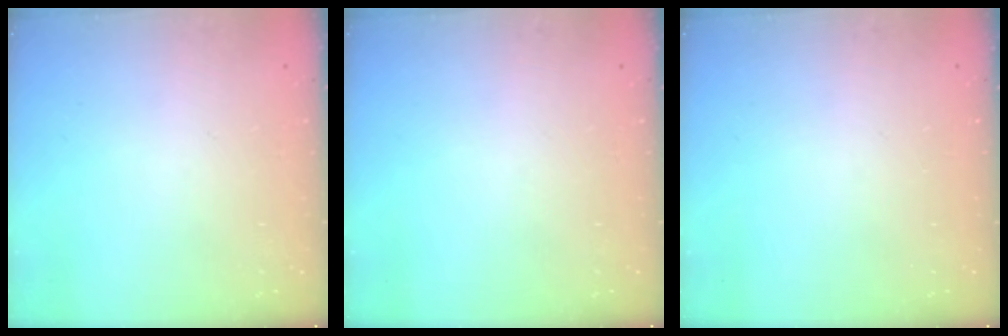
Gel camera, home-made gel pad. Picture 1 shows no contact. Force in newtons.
{"total": 0.0}
{"total": 0.0}